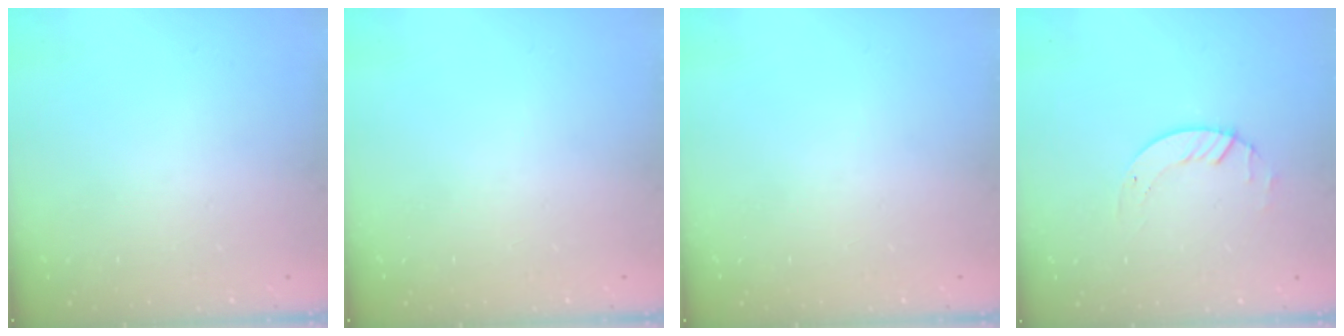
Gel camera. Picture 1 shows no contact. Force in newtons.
{"total": 0.0}
{"total": 0.0}
{"total": 2.7, "press": 2.7, "slide": 0.3}